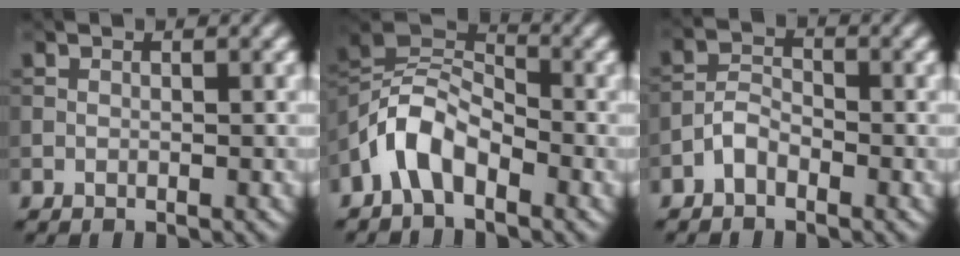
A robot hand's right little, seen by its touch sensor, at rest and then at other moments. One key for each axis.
{"total": 5.2, "fx": -3.0, "fy": 2.8, "fz": 3.3, "tx": -0.062, "ty": 0.014, "tz": -0.069}
{"total": 2.1, "fx": -1.4, "fy": 1.1, "fz": 1.1, "tx": -0.019, "ty": 0.009, "tz": -0.034}